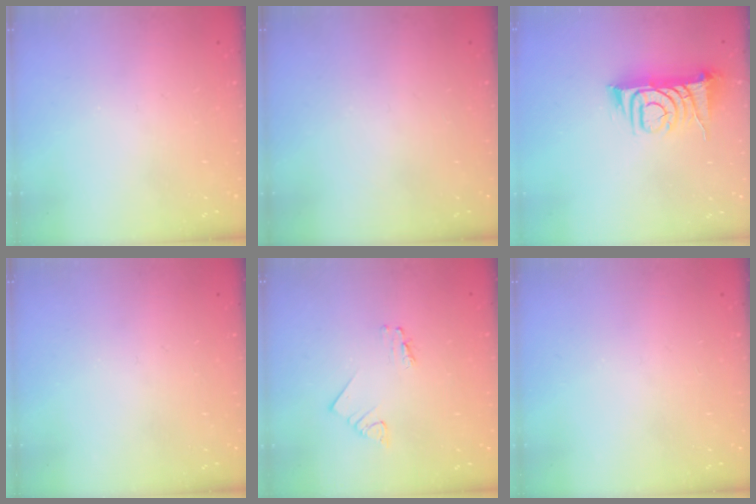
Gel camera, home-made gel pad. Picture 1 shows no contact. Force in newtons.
{"total": 0.0}
{"total": 9.7, "press": 9.6, "slide": 1.2}
{"total": 0.0}
{"total": 1.2, "press": 1.2, "slide": 0.1}
{"total": 0.0}